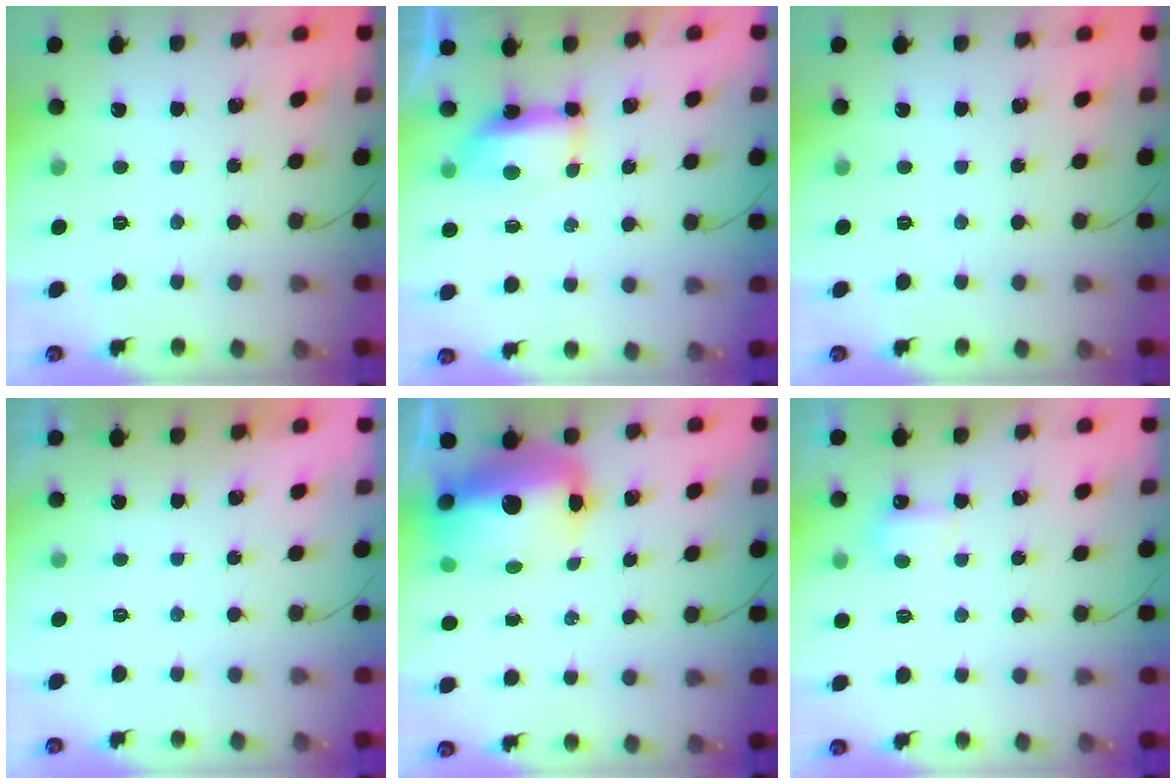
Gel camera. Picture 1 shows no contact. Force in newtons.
{"total": 7.0, "press": 7.0, "slide": 0.5}
{"total": 0.0}
{"total": 0.6, "press": 0.2, "slide": 0.5}
{"total": 15.5, "press": 15.1, "slide": 3.5}
{"total": 2.8, "press": 2.7, "slide": 0.6}